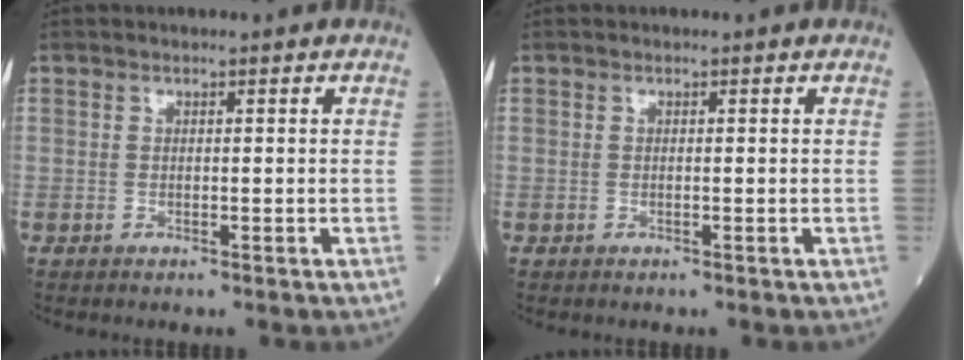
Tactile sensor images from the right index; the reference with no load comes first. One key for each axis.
{"total": 0.0}